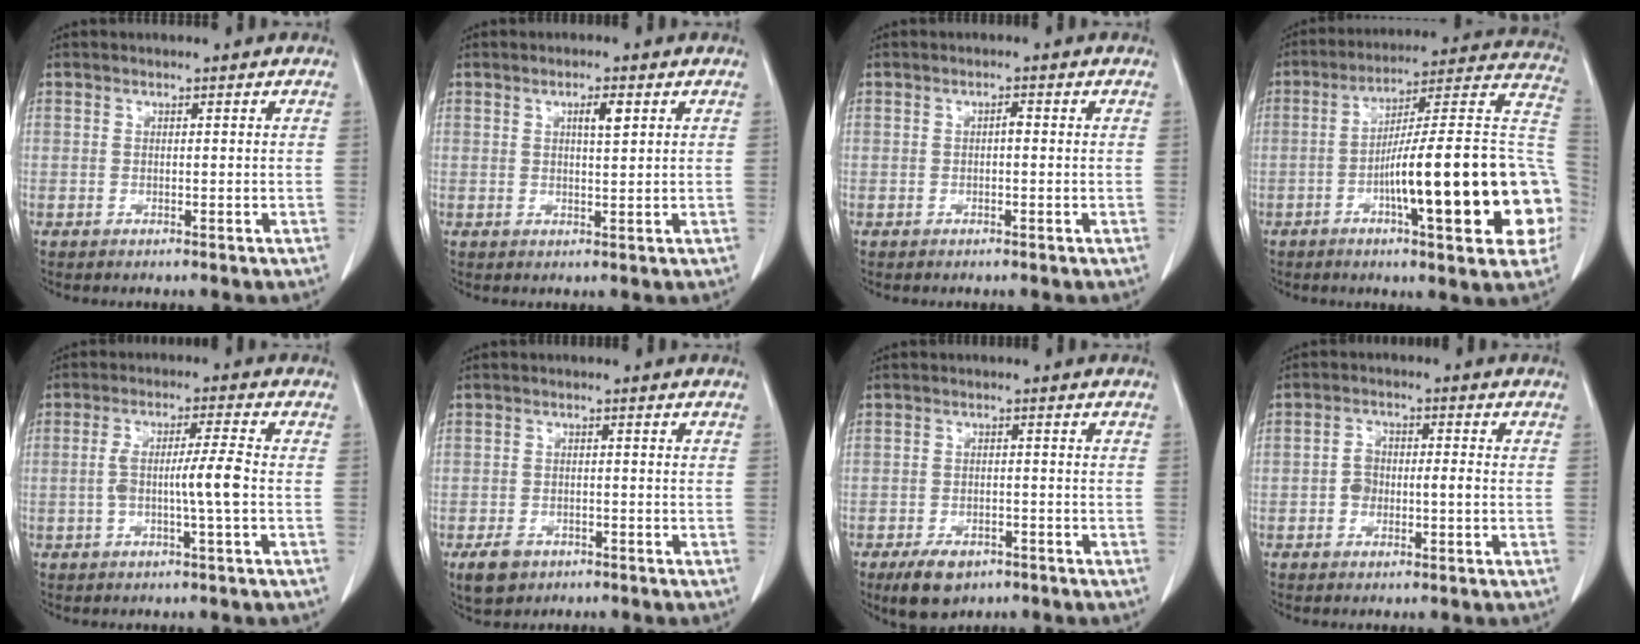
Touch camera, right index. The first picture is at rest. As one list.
[{"total": 2.6, "force": [1.1, 0.4, 2.3], "torque": [-0.040, -0.001, 0.017]}, {"total": 0.9, "force": [-0.1, 0.3, 0.8], "torque": [-0.014, 0.003, -0.002]}, {"total": 25.2, "force": [-6.1, 3.0, 24.3], "torque": [-0.265, 0.023, -0.087]}, {"total": 6.1, "force": [-1.2, -0.2, 6.0], "torque": [-0.115, 0.011, -0.019]}, {"total": 3.9, "force": [-2.4, 2.8, 1.5], "torque": [-0.027, 0.003, -0.031]}, {"total": 5.7, "force": [-3.8, 3.0, 2.9], "torque": [-0.051, -0.003, -0.056]}, {"total": 3.9, "force": [-0.9, 2.2, 3.1], "torque": [-0.058, 0.017, -0.016]}]